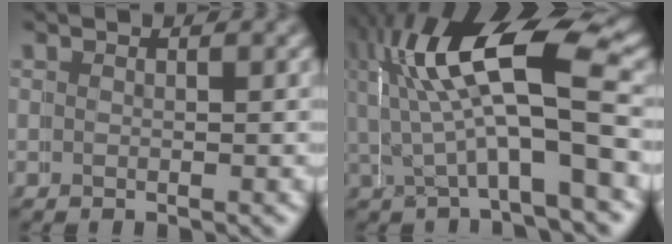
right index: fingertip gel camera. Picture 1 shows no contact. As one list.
[{"total": 11.3, "force": [3.0, 5.5, 9.5], "torque": [-0.175, 0.010, 0.038]}]